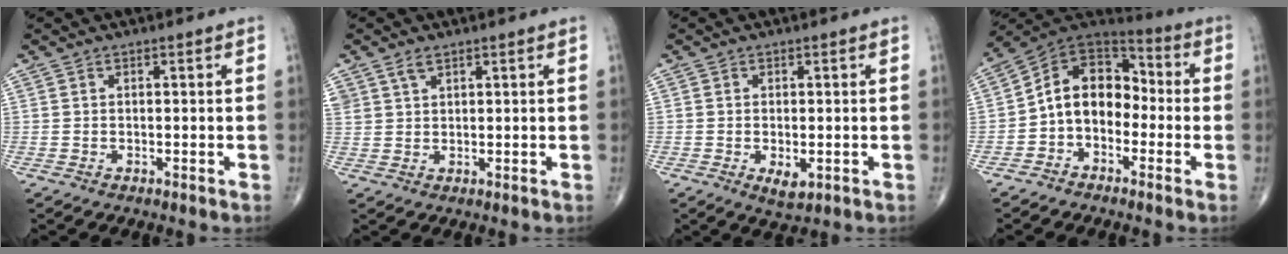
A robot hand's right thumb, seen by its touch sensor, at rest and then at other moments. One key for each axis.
{"total": 2.4, "fx": 1.6, "fy": 1.3, "fz": 1.1, "tx": -0.018, "ty": -0.004, "tz": 0.035}
{"total": 3.3, "fx": -0.9, "fy": 1.6, "fz": 2.8, "tx": -0.046, "ty": -0.009, "tz": -0.009}
{"total": 12.2, "fx": -2.2, "fy": 8.9, "fz": 8.0, "tx": -0.101, "ty": 0.062, "tz": -0.055}